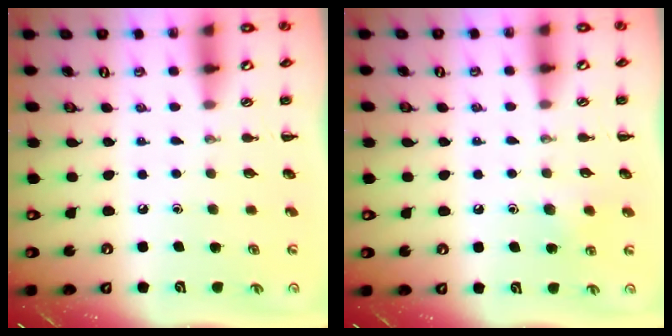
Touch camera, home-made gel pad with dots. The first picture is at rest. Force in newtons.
{"total": 5.9, "press": 5.7, "slide": 1.4}